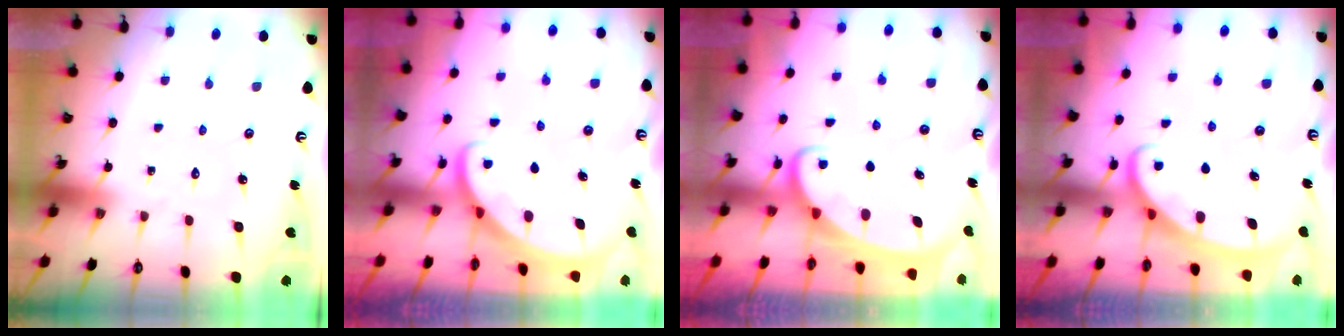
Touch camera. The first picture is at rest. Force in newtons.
{"total": 2.5, "press": 2.5, "slide": 0.2}
{"total": 2.7, "press": 2.7, "slide": 0.4}
{"total": 2.5, "press": 2.5, "slide": 0.4}